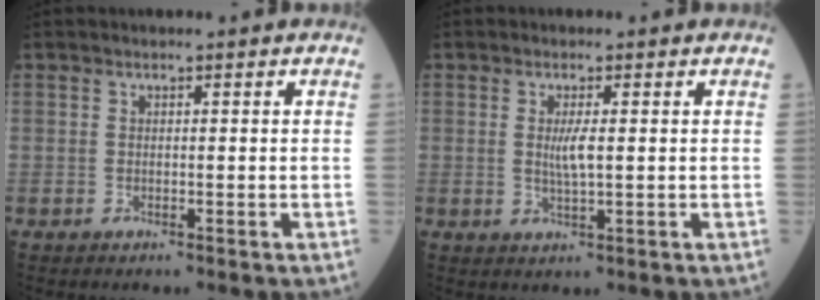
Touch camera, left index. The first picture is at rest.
{"total": 2.7, "force": [0.3, 0.3, 2.7], "torque": [-0.057, -0.004, 0.007]}